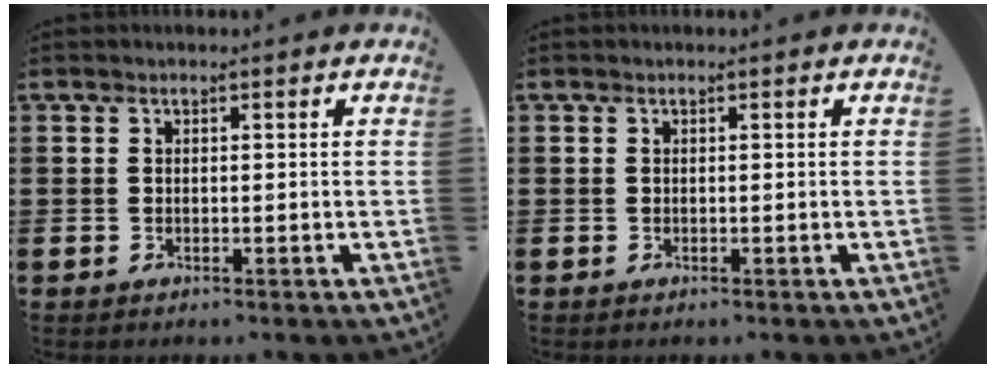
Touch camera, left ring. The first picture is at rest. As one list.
[{"total": 0.0}]